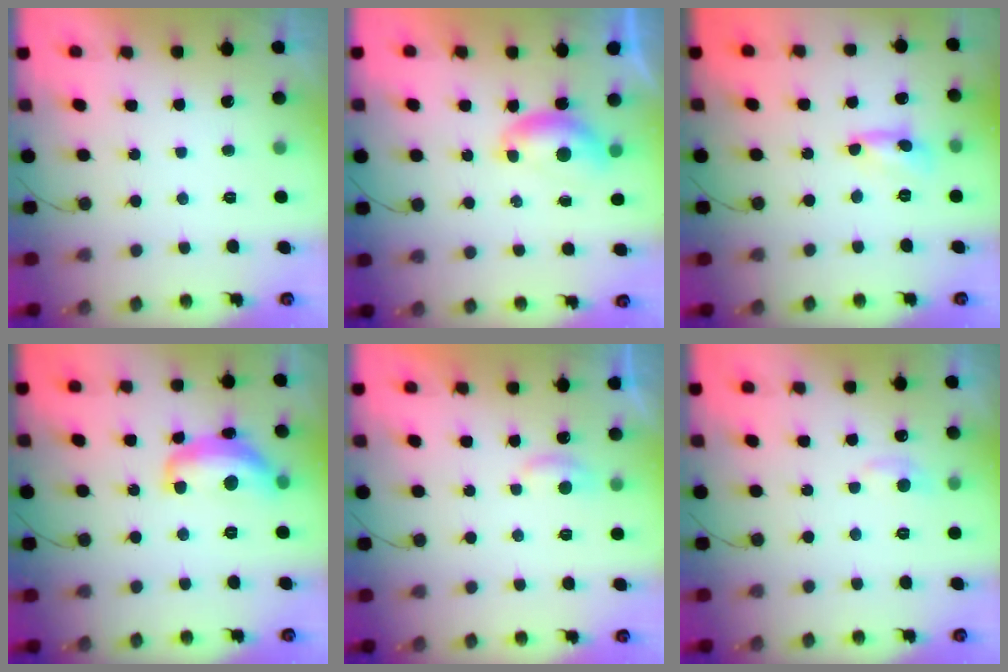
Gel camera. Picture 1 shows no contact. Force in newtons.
{"total": 6.8, "press": 6.7, "slide": 0.8}
{"total": 1.8, "press": 1.8, "slide": 0.2}
{"total": 14.2, "press": 14.1, "slide": 1.2}
{"total": 4.1, "press": 4.1, "slide": 0.3}
{"total": 5.5, "press": 5.5, "slide": 0.7}